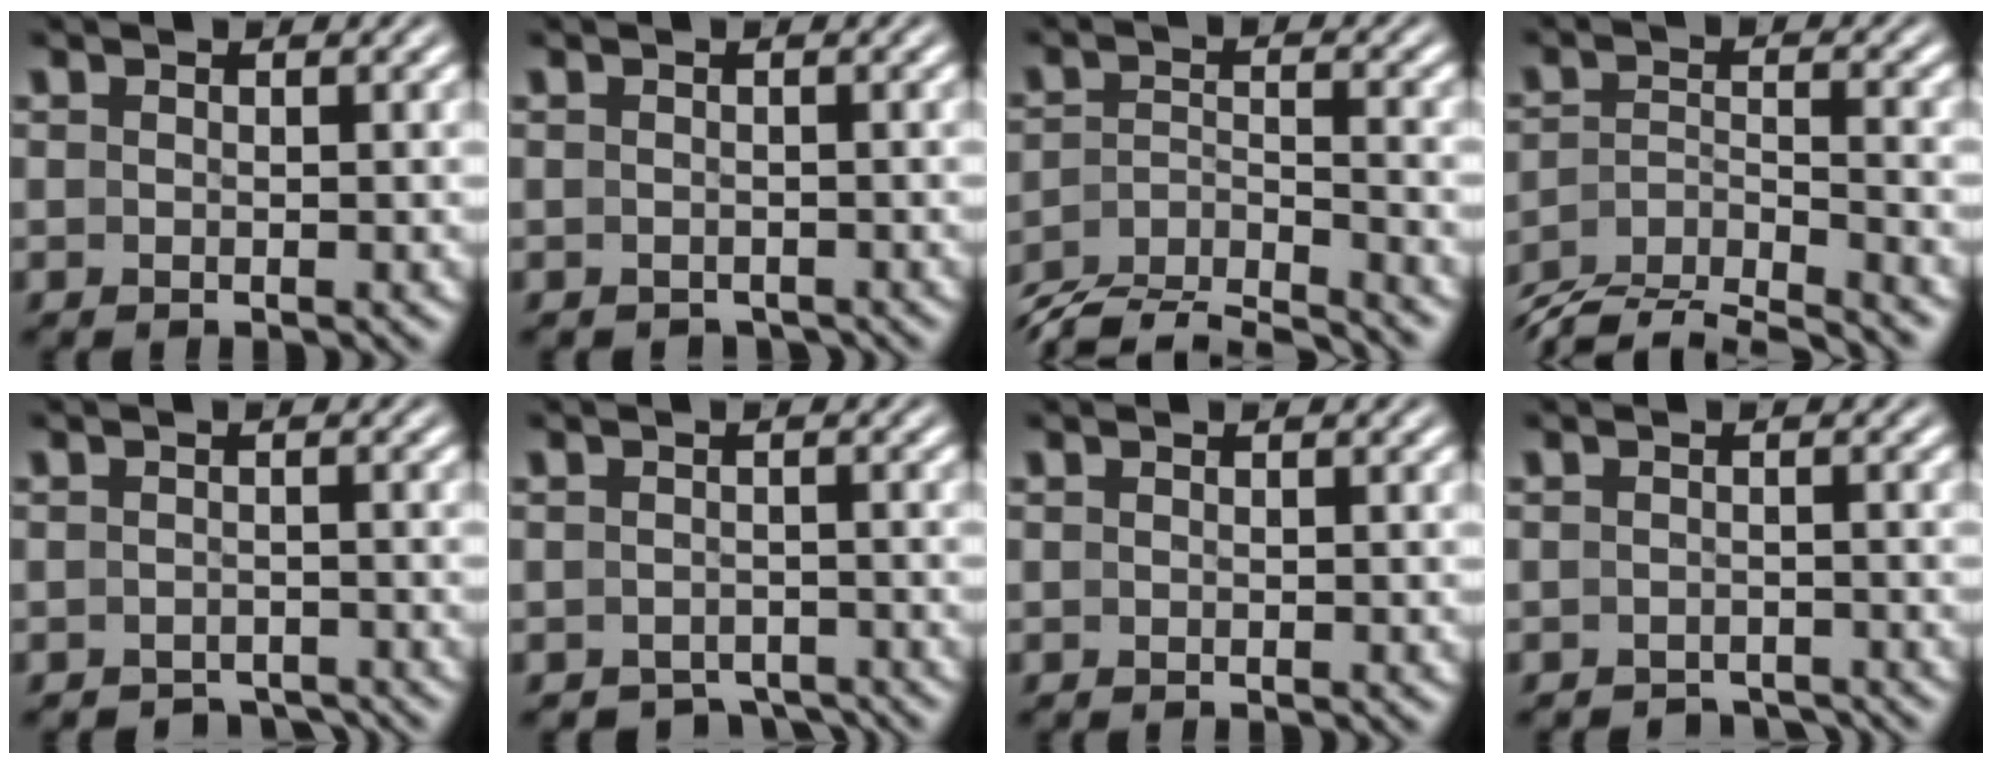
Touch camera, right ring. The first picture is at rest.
{"total": 1.6, "force": [-1.5, 0.4, -0.1], "torque": [-0.002, -0.014, -0.018]}
{"total": 7.8, "force": [-6.6, 3.2, 2.7], "torque": [-0.047, -0.027, -0.104]}
{"total": 7.7, "force": [-5.6, 4.0, 3.5], "torque": [-0.065, -0.031, -0.087]}
{"total": 4.0, "force": [-3.8, 0.9, 0.4], "torque": [0.000, -0.018, -0.055]}
{"total": 5.0, "force": [-4.6, 1.7, 0.9], "torque": [-0.007, -0.022, -0.066]}
{"total": 0.0}
{"total": 3.5, "force": [-3.5, 0.6, 0.3], "torque": [-0.005, -0.019, -0.049]}